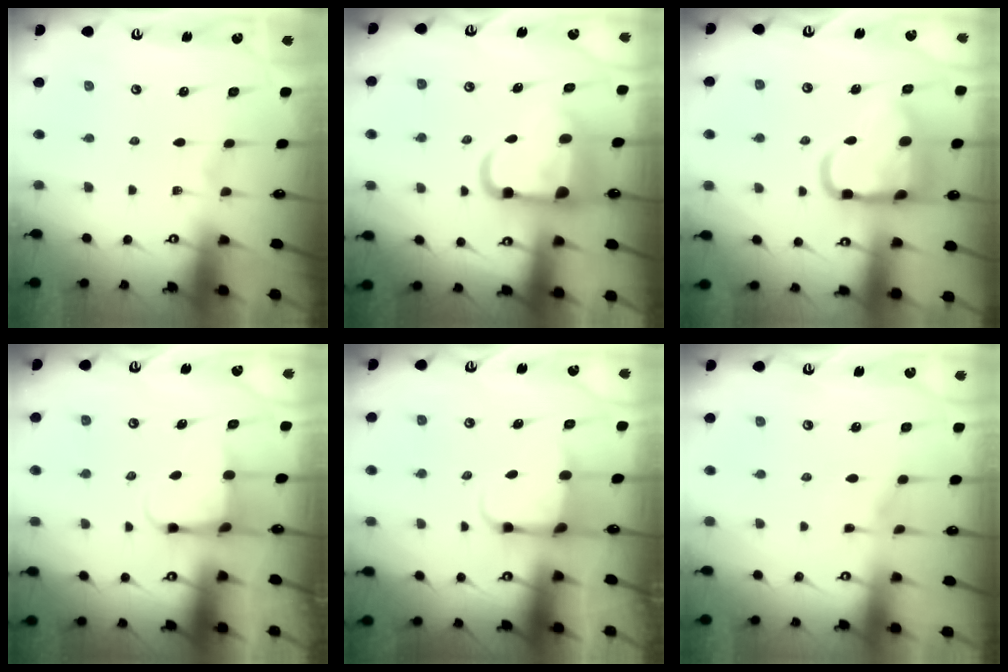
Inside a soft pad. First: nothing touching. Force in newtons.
{"total": 11.4, "press": 11.2, "slide": 2.2}
{"total": 17.1, "press": 17.0, "slide": 2.0}
{"total": 3.9, "press": 3.8, "slide": 0.6}
{"total": 3.9, "press": 3.7, "slide": 1.0}
{"total": 2.1, "press": 2.1, "slide": 0.4}